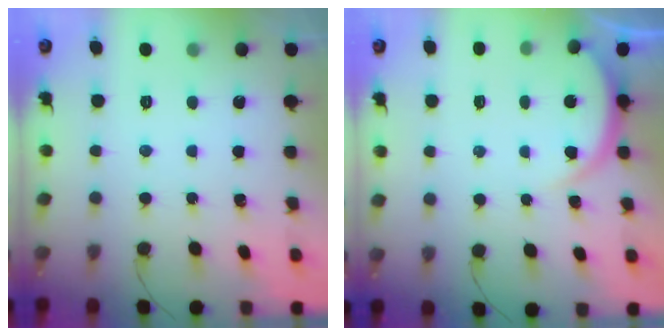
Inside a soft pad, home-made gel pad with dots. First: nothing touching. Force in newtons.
{"total": 4.6, "press": 4.6, "slide": 0.4}